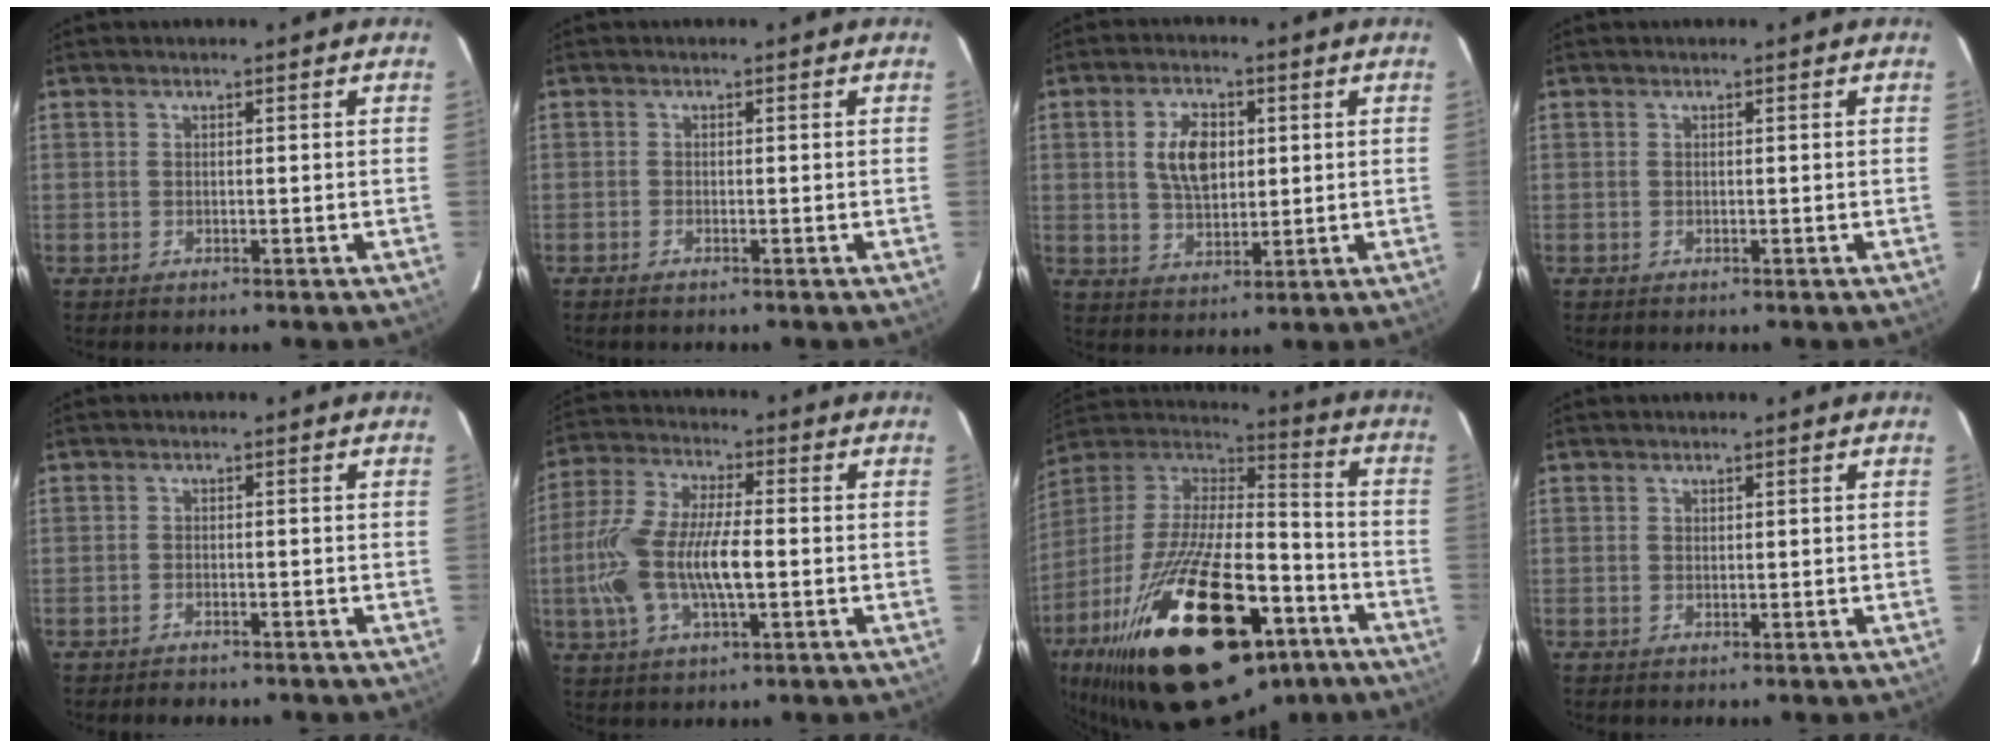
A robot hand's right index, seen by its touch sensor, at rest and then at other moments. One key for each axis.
{"total": 0.8, "fx": -0.7, "fy": 0.1, "fz": 0.4, "tx": -0.012, "ty": 0.000, "tz": -0.015}
{"total": 7.8, "fx": 1.5, "fy": 4.5, "fz": 6.2, "tx": -0.117, "ty": 0.009, "tz": 0.033}
{"total": 0.0}
{"total": 2.5, "fx": -2.2, "fy": 1.0, "fz": 0.7, "tx": -0.022, "ty": -0.003, "tz": -0.034}
{"total": 14.9, "fx": -2.2, "fy": 5.4, "fz": 13.7, "tx": -0.290, "ty": 0.001, "tz": -0.044}
{"total": 36.2, "fx": -20.3, "fy": 15.4, "fz": 25.8, "tx": -0.479, "ty": -0.022, "tz": -0.311}
{"total": 0.0}